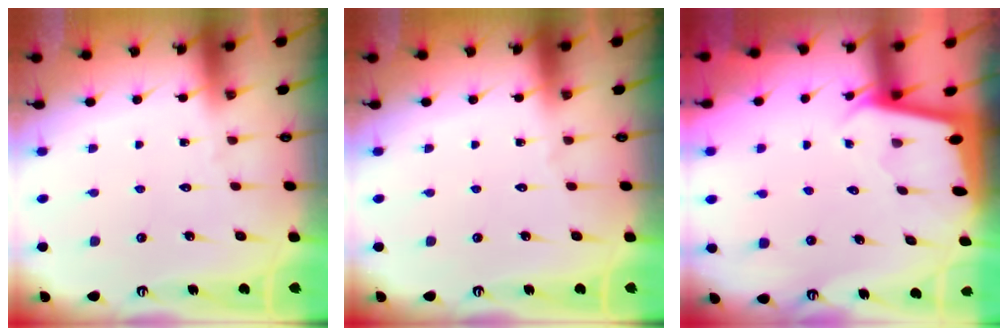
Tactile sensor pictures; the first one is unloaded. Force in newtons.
{"total": 0.0}
{"total": 1.9, "press": 1.9, "slide": 0.1}